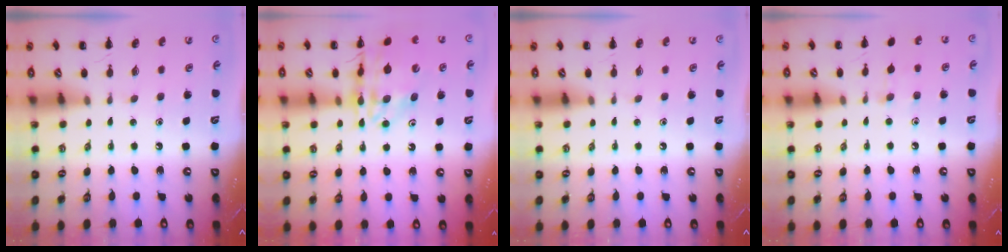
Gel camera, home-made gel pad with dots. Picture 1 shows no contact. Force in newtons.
{"total": 17.3, "press": 17.1, "slide": 2.6}
{"total": 0.0}
{"total": 5.9, "press": 5.5, "slide": 2.0}